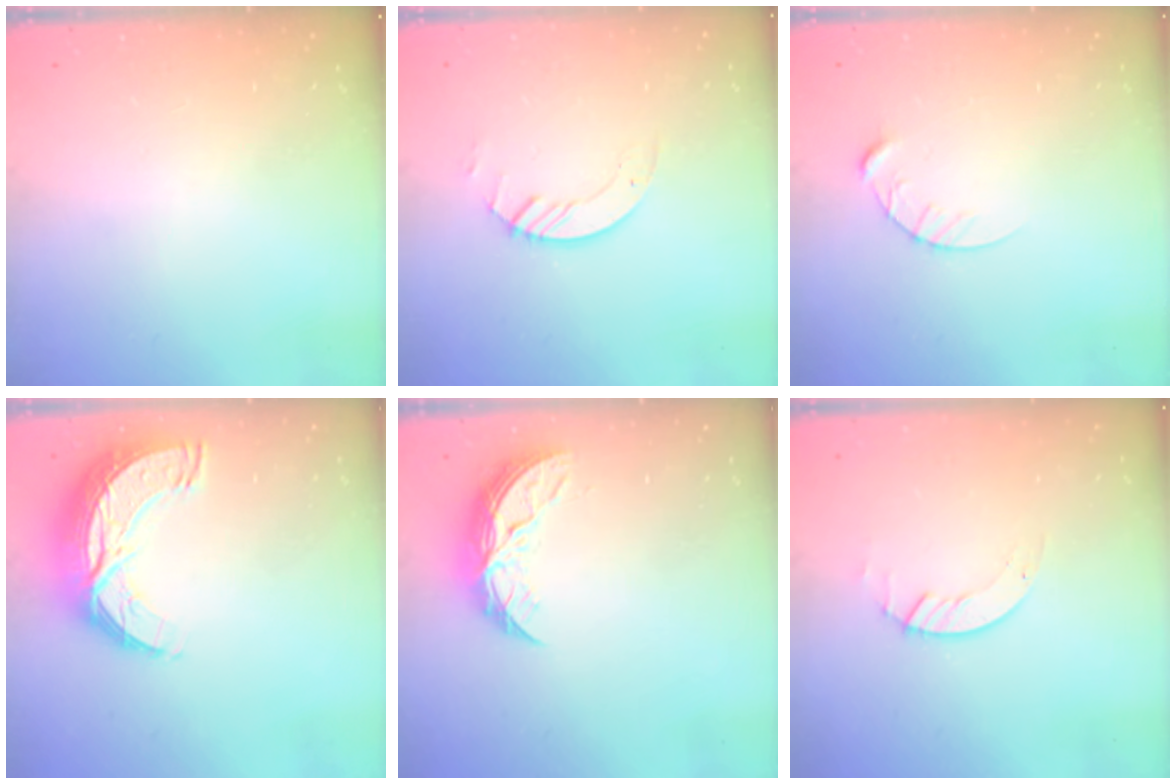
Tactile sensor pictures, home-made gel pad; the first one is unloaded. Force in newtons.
{"total": 2.8, "press": 2.8, "slide": 0.3}
{"total": 5.7, "press": 5.7, "slide": 0.5}
{"total": 12.4, "press": 12.4, "slide": 0.9}
{"total": 9.3, "press": 9.3, "slide": 0.5}
{"total": 1.3, "press": 1.3, "slide": 0.2}